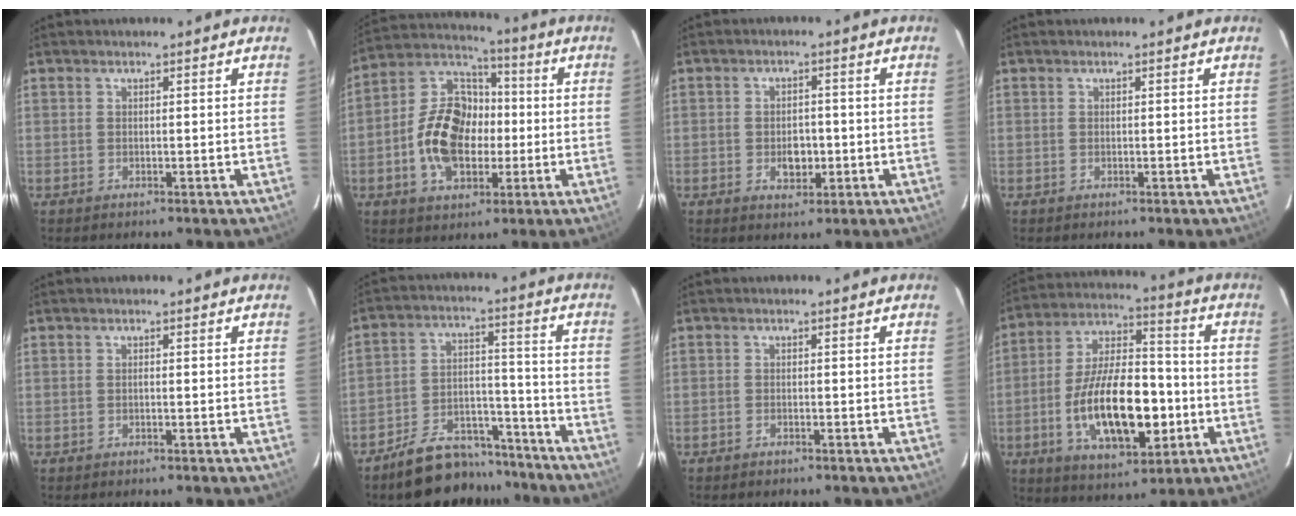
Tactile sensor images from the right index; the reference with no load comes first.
{"total": 15.9, "force": [-2.6, 10.9, 11.3], "torque": [-0.226, 0.029, -0.041]}
{"total": 4.2, "force": [-1.0, 3.2, 2.6], "torque": [-0.045, 0.002, -0.010]}
{"total": 0.0}
{"total": 0.0}
{"total": 14.6, "force": [-12.1, 6.7, 4.5], "torque": [-0.090, 0.040, -0.169]}
{"total": 1.1, "force": [-1.0, 0.4, 0.3], "torque": [-0.015, 0.003, -0.019]}
{"total": 19.5, "force": [-4.8, 9.0, 16.6], "torque": [-0.317, 0.004, -0.071]}